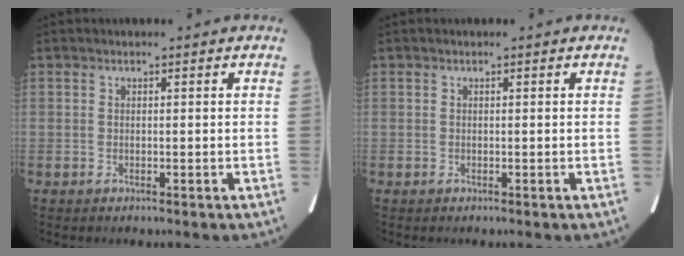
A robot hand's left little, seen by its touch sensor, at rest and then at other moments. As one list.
[{"total": 0.0}]